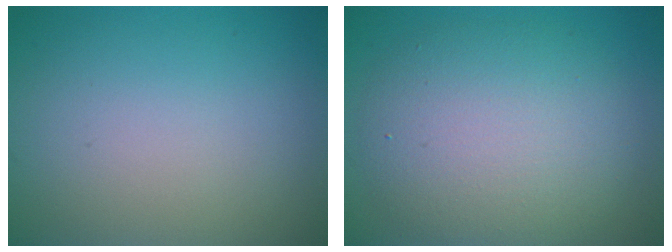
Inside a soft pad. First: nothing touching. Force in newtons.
{"total": 7.4, "press": 7.4, "slide": 0.4}